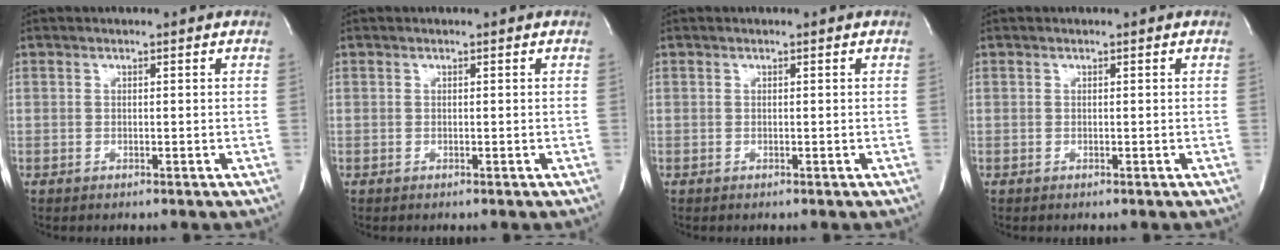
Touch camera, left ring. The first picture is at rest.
{"total": 0.0}
{"total": 0.0}
{"total": 0.0}